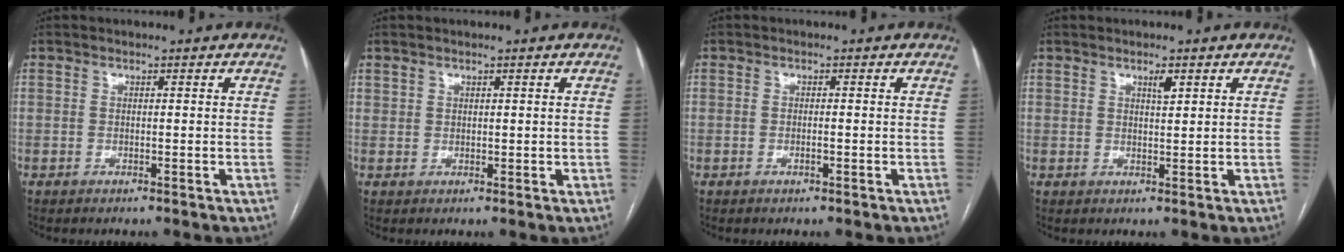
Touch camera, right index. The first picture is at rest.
{"total": 1.1, "force": [0.8, 0.8, 0.2], "torque": [0.005, -0.001, 0.014]}
{"total": 0.9, "force": [-0.4, 0.1, 0.8], "torque": [-0.016, 0.000, -0.005]}
{"total": 1.7, "force": [1.1, 0.4, 1.2], "torque": [-0.022, -0.002, 0.019]}